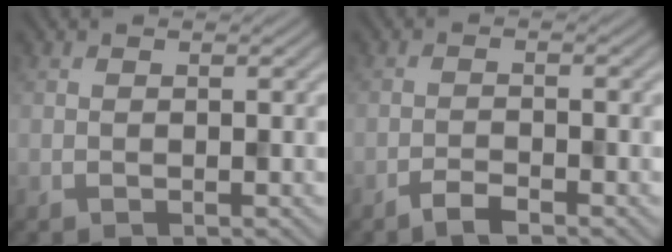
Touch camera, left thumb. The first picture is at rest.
{"total": 2.1, "force": [-1.7, 0.4, 1.2], "torque": [-0.024, 0.002, -0.036]}